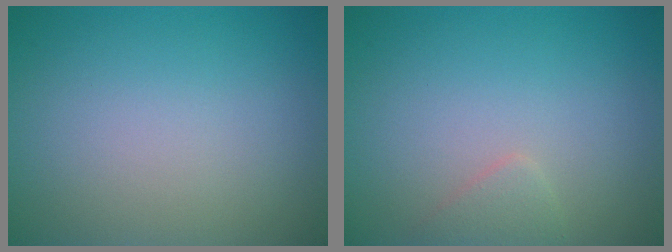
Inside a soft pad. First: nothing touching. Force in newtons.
{"total": 1.2, "press": 1.1, "slide": 0.1}